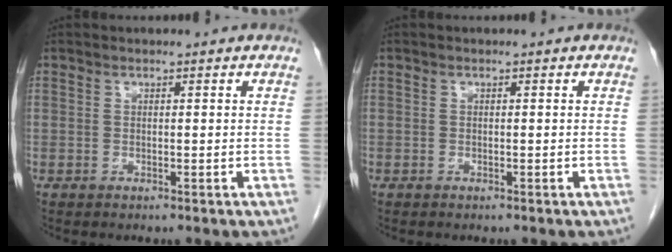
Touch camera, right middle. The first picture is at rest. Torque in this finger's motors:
{"motor_torque": [1.33, -0.81, 0.11, -0.04]}